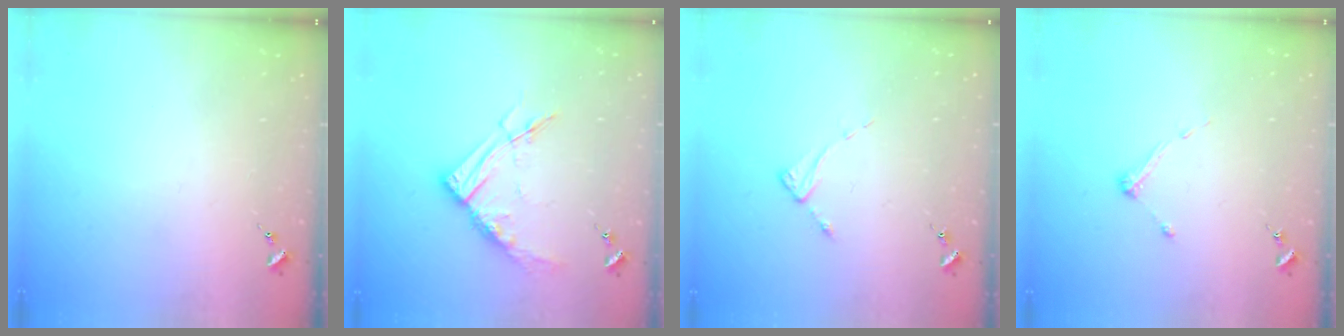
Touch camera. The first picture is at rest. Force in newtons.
{"total": 12.1, "press": 12.0, "slide": 1.2}
{"total": 2.5, "press": 2.5, "slide": 0.3}
{"total": 3.6, "press": 3.6, "slide": 0.4}